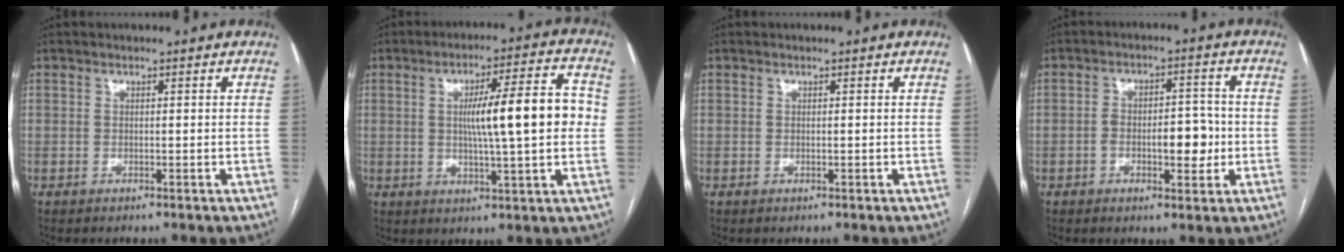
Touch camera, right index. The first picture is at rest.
{"total": 12.8, "force": [0.9, 1.1, 12.7], "torque": [-0.192, 0.020, 0.013]}
{"total": 0.0}
{"total": 6.7, "force": [-1.5, 2.8, 5.9], "torque": [-0.087, 0.015, -0.017]}